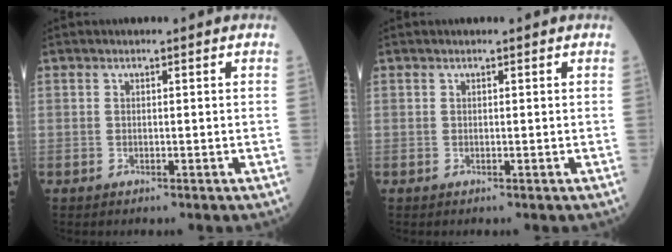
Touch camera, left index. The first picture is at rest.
{"total": 0.0}